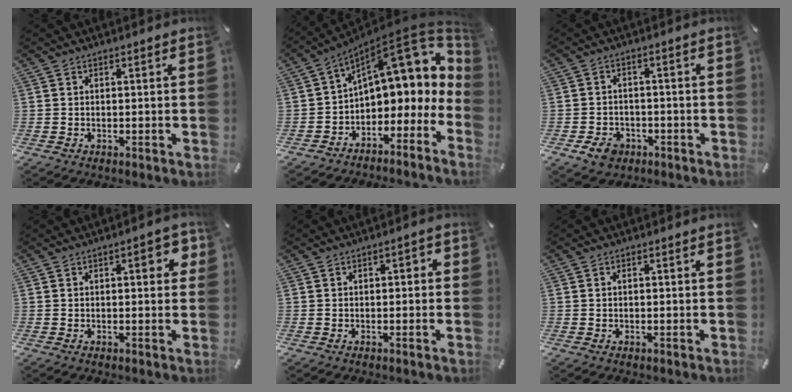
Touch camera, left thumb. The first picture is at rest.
{"total": 15.6, "force": [7.7, 8.5, 10.6], "torque": [-0.125, -0.068, 0.128]}
{"total": 5.2, "force": [-2.8, 3.9, 1.9], "torque": [-0.046, 0.012, -0.055]}
{"total": 4.9, "force": [1.2, 2.1, 4.3], "torque": [-0.045, -0.004, 0.010]}
{"total": 1.6, "force": [-0.6, 1.0, 1.1], "torque": [-0.020, 0.009, -0.014]}
{"total": 0.6, "force": [0.0, 0.4, 0.5], "torque": [-0.010, 0.001, -0.001]}